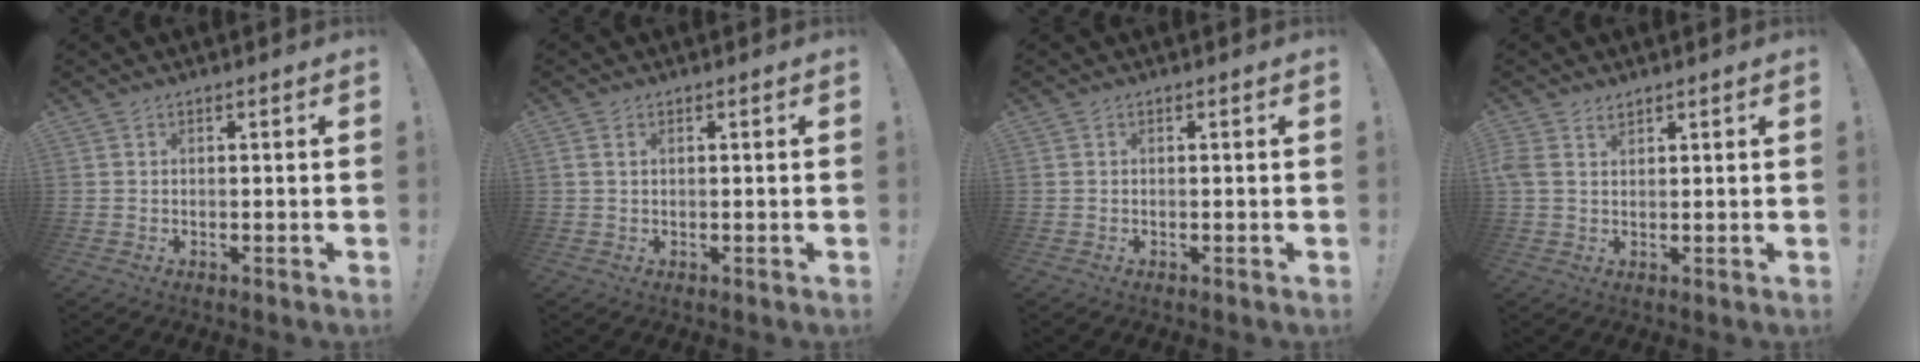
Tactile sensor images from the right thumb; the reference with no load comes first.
{"total": 1.3, "force": [0.6, 0.7, 0.9], "torque": [-0.024, 0.004, 0.011]}
{"total": 0.0}
{"total": 3.0, "force": [2.0, 1.7, 1.5], "torque": [-0.029, -0.005, 0.038]}